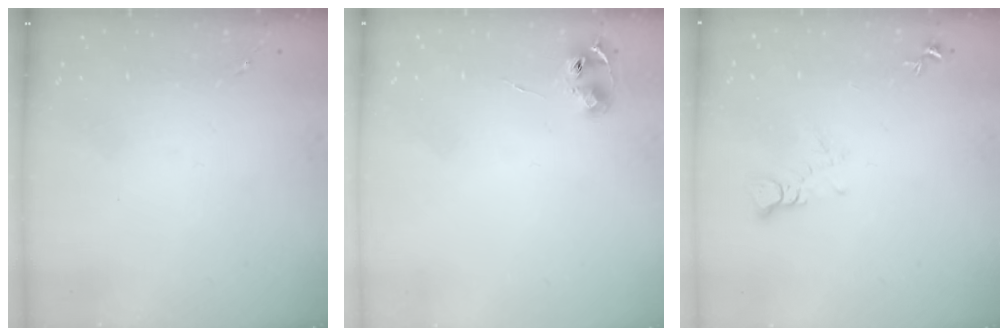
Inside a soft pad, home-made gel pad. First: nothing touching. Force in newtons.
{"total": 6.4, "press": 6.4, "slide": 0.7}
{"total": 3.5, "press": 3.4, "slide": 0.3}